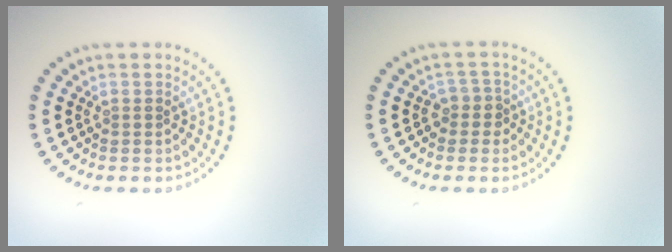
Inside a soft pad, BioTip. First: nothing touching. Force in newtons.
{"total": 1.8, "press": 1.5, "slide": 1.0}